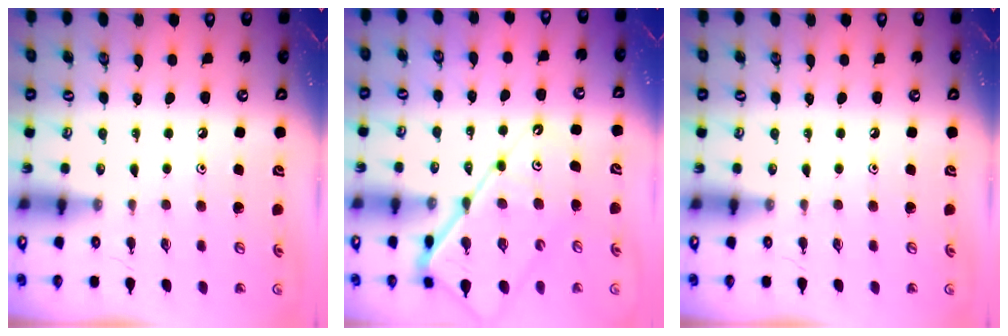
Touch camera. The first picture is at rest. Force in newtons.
{"total": 16.1, "press": 16.0, "slide": 1.7}
{"total": 0.0}